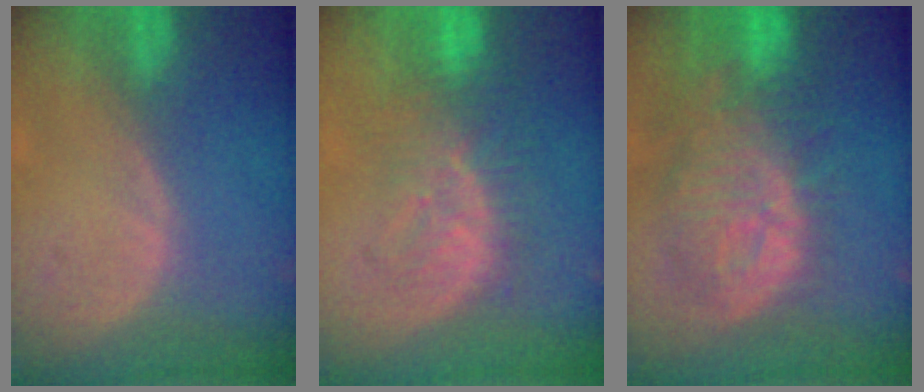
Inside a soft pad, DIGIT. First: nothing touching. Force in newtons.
{"total": 8.1, "press": 7.9, "slide": 1.6}
{"total": 12.5, "press": 11.1, "slide": 5.6}